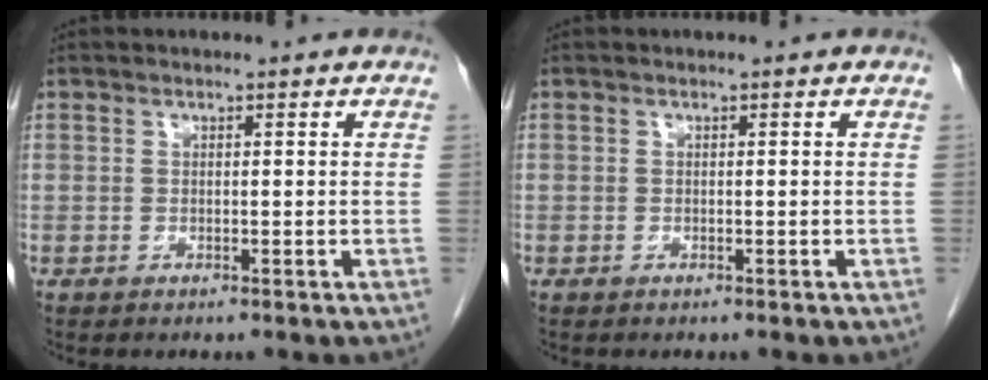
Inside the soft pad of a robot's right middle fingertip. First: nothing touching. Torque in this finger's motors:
{"motor_torque": [1.52, -0.61, 0.21, -0.05]}